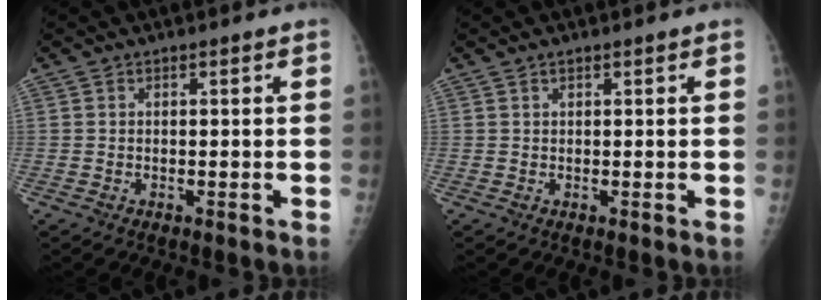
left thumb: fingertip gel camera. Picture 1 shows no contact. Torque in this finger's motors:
{"motor_torque": [-0.09, -0.04, -0.31, -0.19, 0.04]}